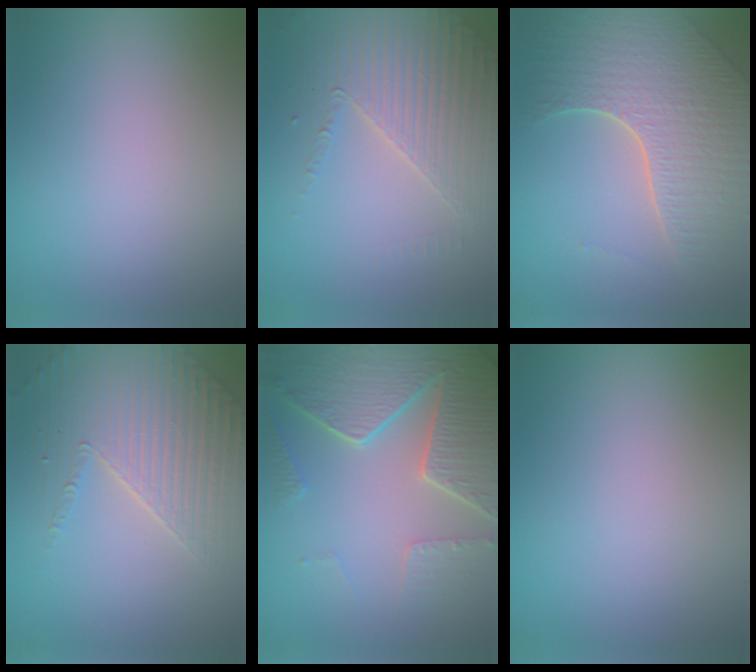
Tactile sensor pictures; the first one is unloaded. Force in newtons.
{"total": 3.9, "press": 3.7, "slide": 1.3}
{"total": 7.6, "press": 5.3, "slide": 5.5}
{"total": 3.9, "press": 3.9, "slide": 0.3}
{"total": 7.7, "press": 5.9, "slide": 4.9}
{"total": 0.0}